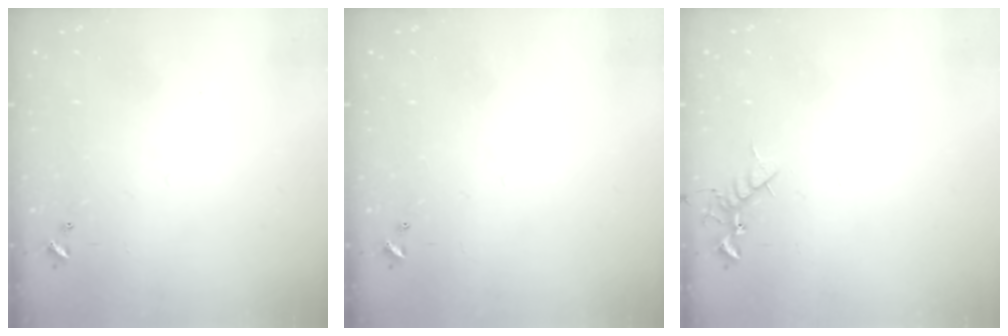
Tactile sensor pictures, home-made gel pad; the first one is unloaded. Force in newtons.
{"total": 0.0}
{"total": 7.0, "press": 6.9, "slide": 1.1}